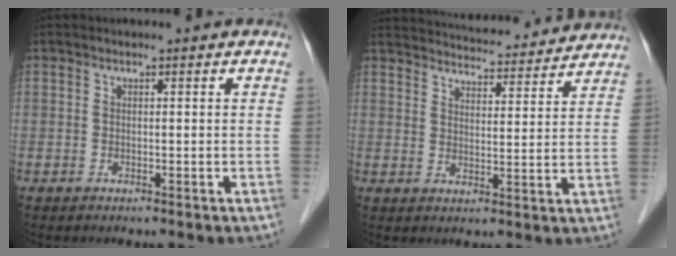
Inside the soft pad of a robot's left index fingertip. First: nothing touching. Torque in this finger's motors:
{"motor_torque": [-0.25, -0.84, 0.13, 0.05]}